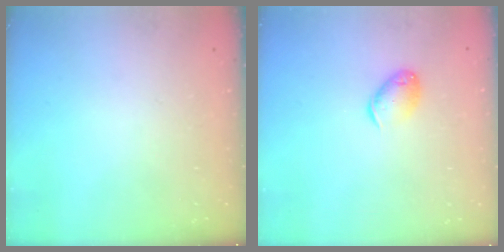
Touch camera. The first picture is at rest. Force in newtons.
{"total": 8.9, "press": 8.9, "slide": 0.9}